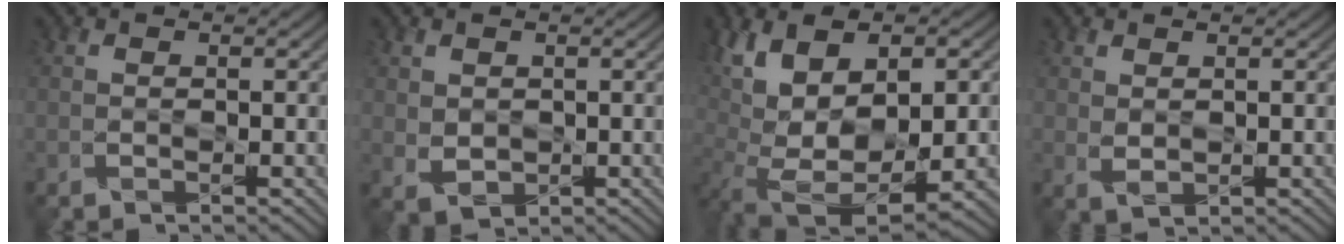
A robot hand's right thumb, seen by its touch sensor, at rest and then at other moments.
{"total": 2.2, "force": [0.7, 1.8, 1.0], "torque": [-0.031, -0.007, 0.017]}
{"total": 13.7, "force": [1.2, 6.9, 11.8], "torque": [-0.223, -0.008, 0.038]}
{"total": 1.2, "force": [0.8, 0.6, 0.7], "torque": [-0.018, -0.005, 0.018]}